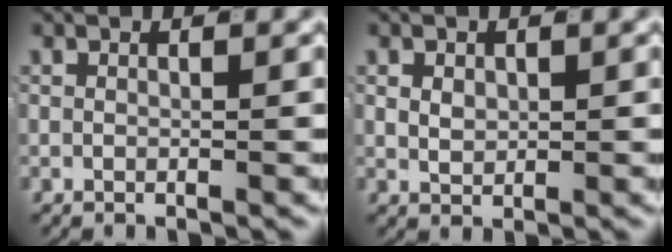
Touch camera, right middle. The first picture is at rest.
{"total": 1.5, "force": [0.3, 1.0, 1.0], "torque": [-0.024, -0.012, 0.018]}